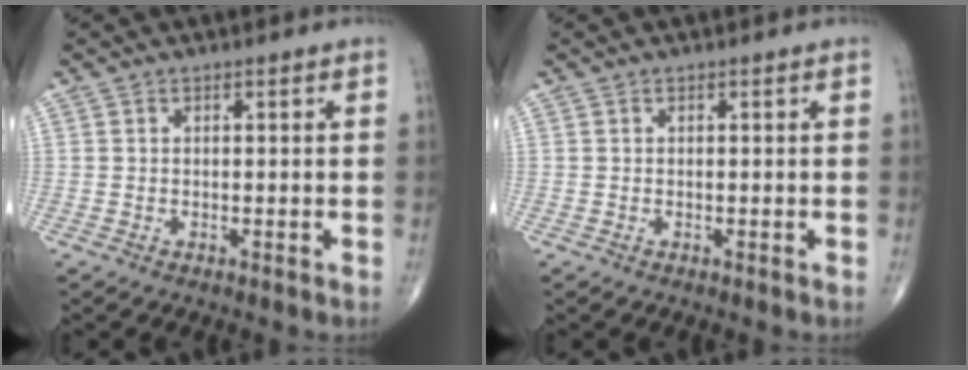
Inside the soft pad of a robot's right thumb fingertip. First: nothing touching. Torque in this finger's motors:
{"motor_torque": [0.00, 0.00, 0.00, 0.00, 0.03]}